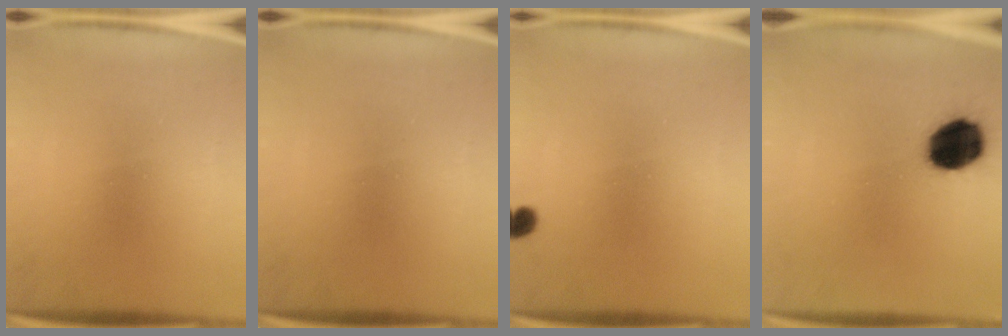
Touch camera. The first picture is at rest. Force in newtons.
{"total": 0.0}
{"total": 1.7}
{"total": 13.0}